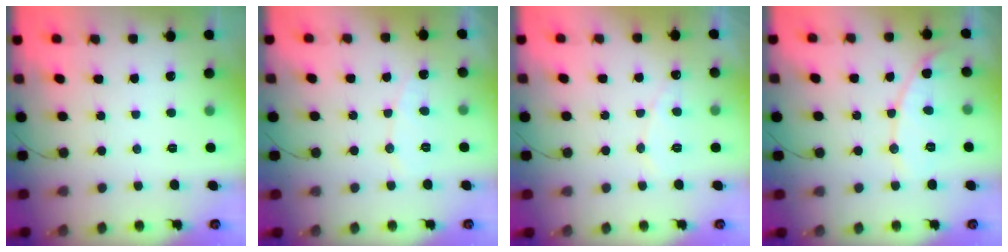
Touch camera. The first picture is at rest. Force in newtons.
{"total": 5.2, "press": 5.2, "slide": 0.4}
{"total": 6.4, "press": 6.4, "slide": 0.2}
{"total": 8.6, "press": 8.6, "slide": 0.4}